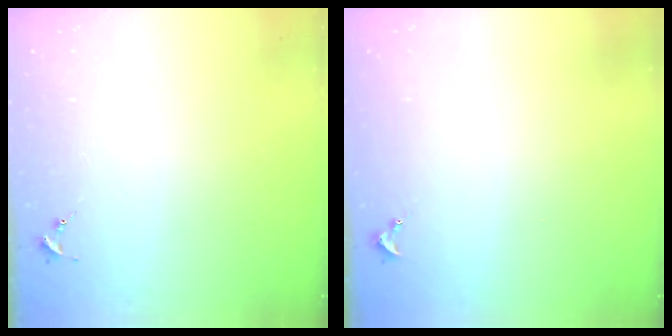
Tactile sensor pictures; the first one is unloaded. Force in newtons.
{"total": 0.9, "press": 0.9, "slide": 0.0}